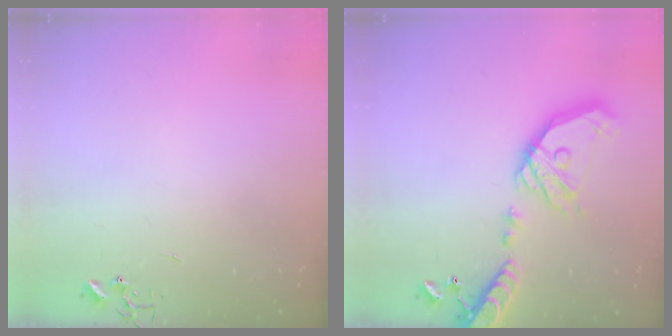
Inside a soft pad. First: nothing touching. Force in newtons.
{"total": 21.8, "press": 21.5, "slide": 3.7}